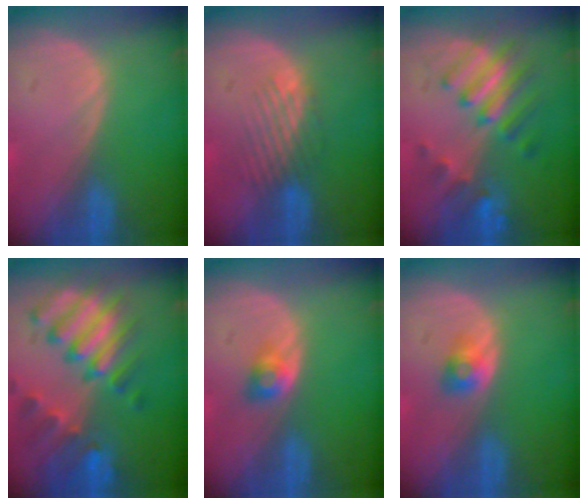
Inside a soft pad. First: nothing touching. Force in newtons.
{"total": 4.1, "press": 3.6, "slide": 1.9}
{"total": 7.5, "press": 7.2, "slide": 2.0}
{"total": 11.0, "press": 9.4, "slide": 5.7}
{"total": 2.7, "press": 2.4, "slide": 1.1}
{"total": 2.5, "press": 2.3, "slide": 1.1}